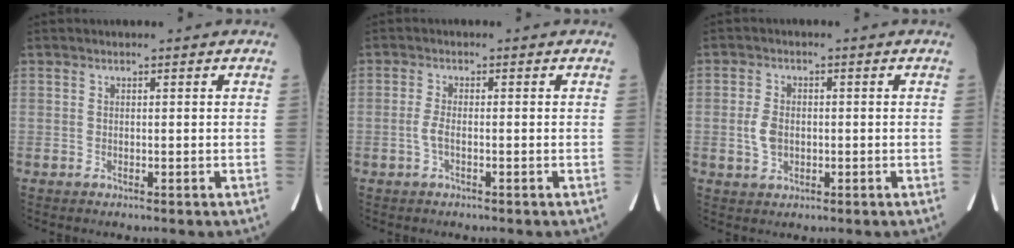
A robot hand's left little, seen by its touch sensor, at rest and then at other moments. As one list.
[{"total": 1.7, "force": [-0.6, 0.5, 1.5], "torque": [-0.039, -0.001, -0.015]}, {"total": 3.5, "force": [-0.5, 2.6, 2.3], "torque": [-0.056, 0.003, -0.007]}]